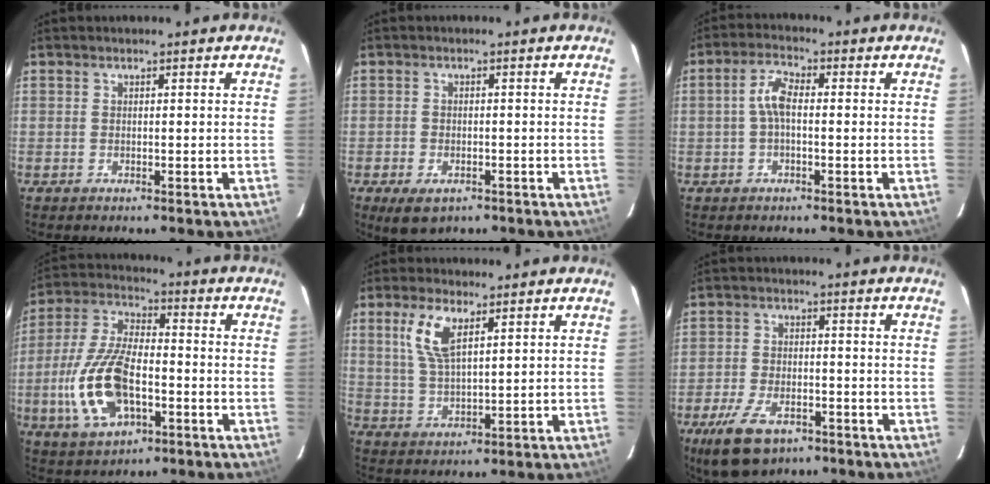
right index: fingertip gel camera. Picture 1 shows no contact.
{"total": 5.2, "force": [-2.9, 3.1, 2.9], "torque": [-0.067, -0.017, -0.044]}
{"total": 4.2, "force": [-0.3, 1.7, 3.8], "torque": [-0.082, 0.014, -0.007]}
{"total": 16.1, "force": [-4.5, 7.8, 13.4], "torque": [-0.296, -0.002, -0.079]}
{"total": 7.5, "force": [3.4, 2.9, 6.0], "torque": [-0.125, 0.006, 0.074]}
{"total": 10.8, "force": [-6.7, 5.5, 6.5], "torque": [-0.152, -0.015, -0.117]}